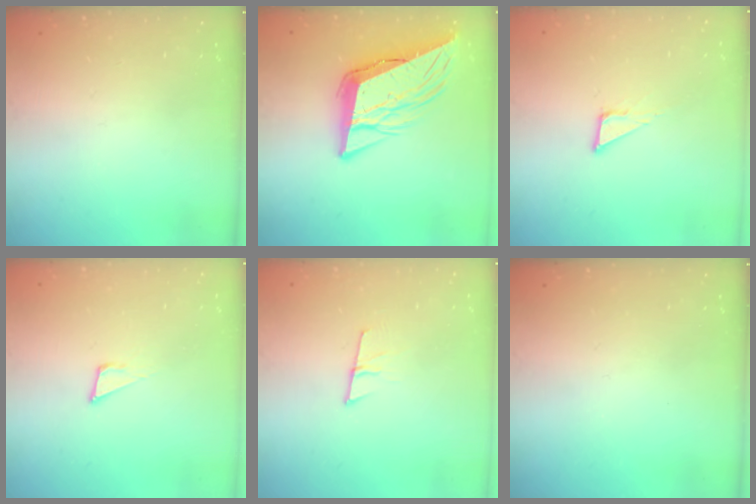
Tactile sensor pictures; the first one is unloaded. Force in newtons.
{"total": 12.3, "press": 11.7, "slide": 3.6}
{"total": 1.9, "press": 1.9, "slide": 0.1}
{"total": 4.3, "press": 4.3, "slide": 0.1}
{"total": 6.0, "press": 5.9, "slide": 1.0}
{"total": 0.0}